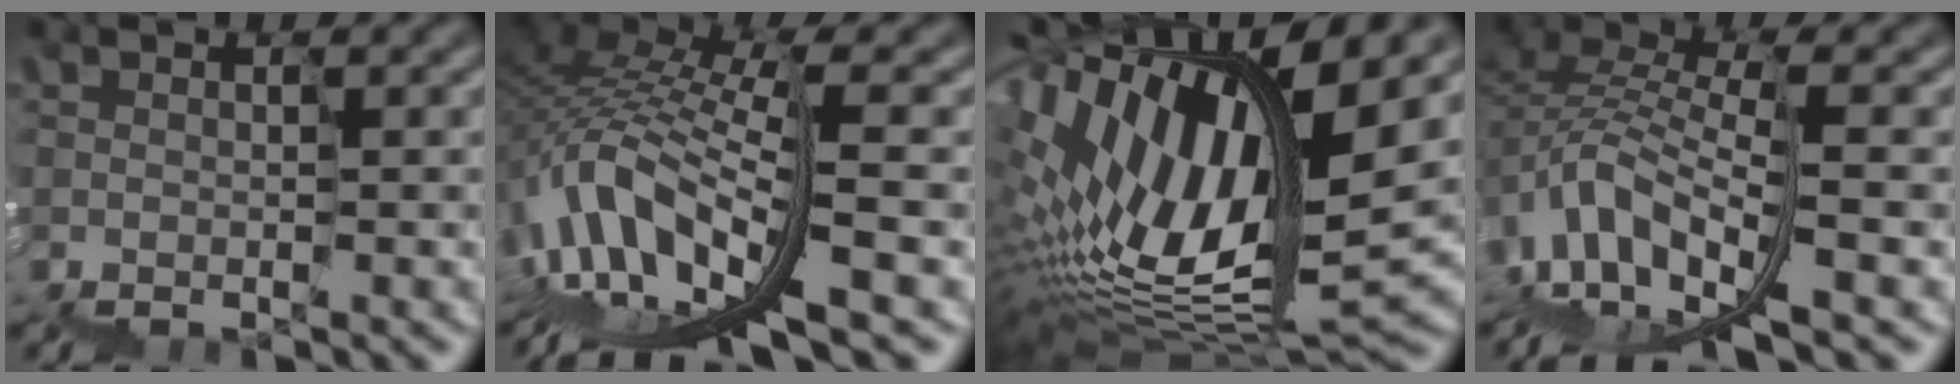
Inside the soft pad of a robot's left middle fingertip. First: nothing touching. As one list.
[{"total": 8.4, "force": [-3.0, 3.4, 7.0], "torque": [-0.151, 0.019, -0.056]}, {"total": 15.9, "force": [4.4, 7.0, 13.5], "torque": [-0.261, 0.017, 0.085]}, {"total": 6.5, "force": [-2.4, 2.6, 5.5], "torque": [-0.117, 0.023, -0.053]}]